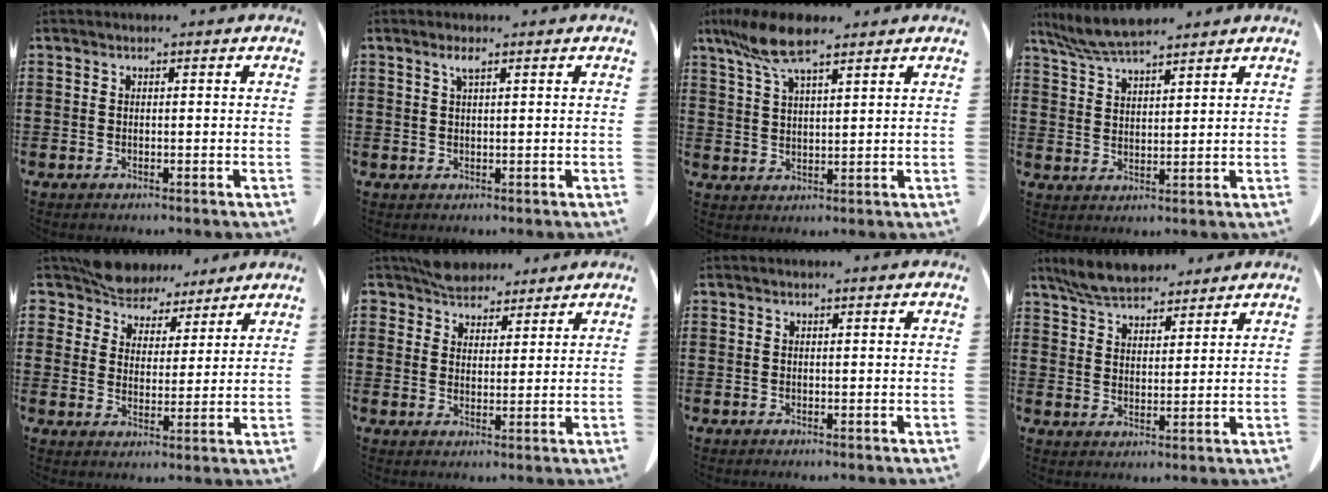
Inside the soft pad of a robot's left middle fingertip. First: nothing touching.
{"total": 1.7, "force": [1.0, 0.3, 1.4], "torque": [-0.031, 0.000, 0.018]}
{"total": 8.5, "force": [5.7, 2.2, 5.9], "torque": [-0.134, -0.006, 0.103]}
{"total": 6.7, "force": [5.7, 1.2, 3.2], "torque": [-0.078, -0.013, 0.107]}
{"total": 6.6, "force": [6.3, 2.2, 0.3], "torque": [-0.042, -0.033, 0.118]}
{"total": 5.1, "force": [4.5, 2.2, 0.7], "torque": [-0.030, -0.004, 0.089]}
{"total": 0.0}
{"total": 6.3, "force": [5.8, 1.6, 1.8], "torque": [-0.055, -0.013, 0.110]}